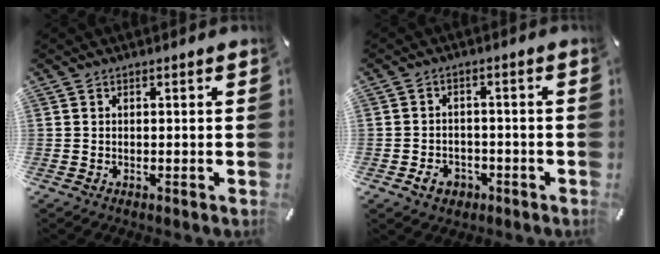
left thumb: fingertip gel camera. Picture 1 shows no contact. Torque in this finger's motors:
{"motor_torque": [-0.16, -0.21, -0.01, -0.03, 0.03]}